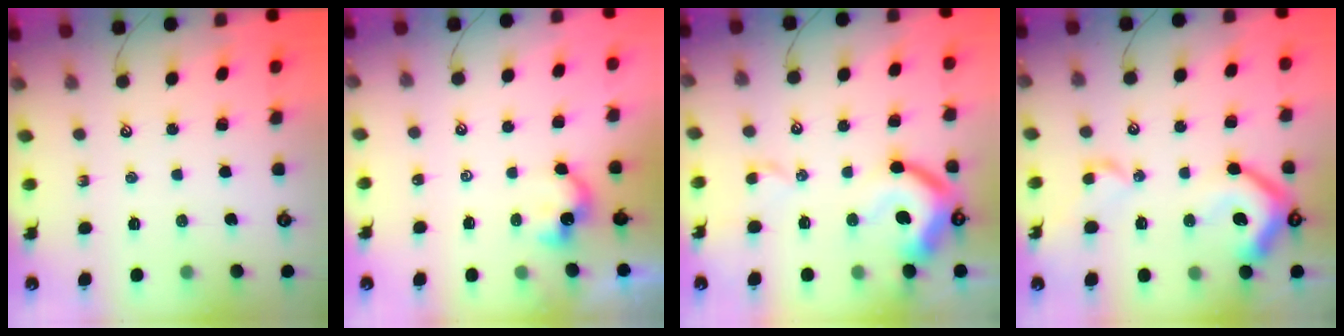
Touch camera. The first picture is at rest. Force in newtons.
{"total": 2.5, "press": 2.5, "slide": 0.3}
{"total": 11.6, "press": 11.5, "slide": 2.1}
{"total": 13.7, "press": 13.5, "slide": 1.8}